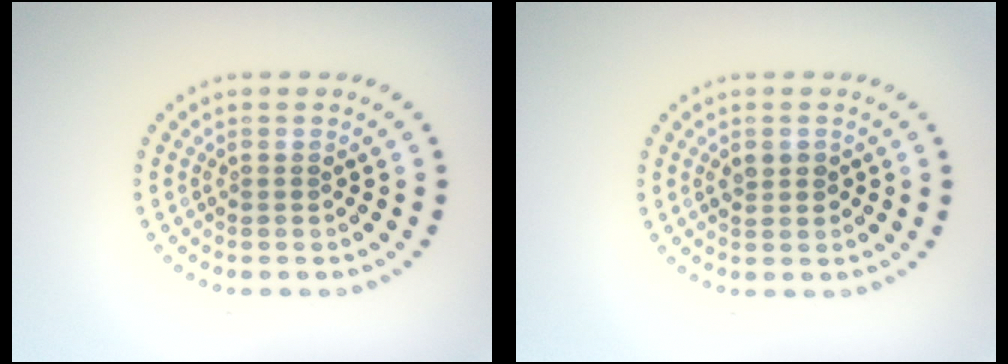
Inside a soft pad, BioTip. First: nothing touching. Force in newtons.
{"total": 1.5, "press": 1.5, "slide": 0.2}